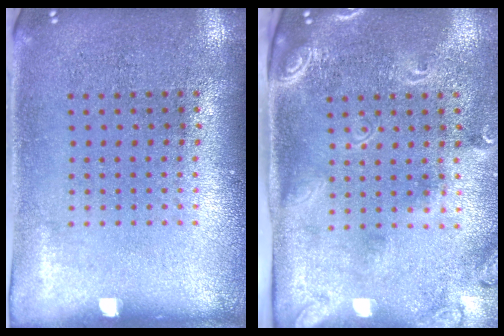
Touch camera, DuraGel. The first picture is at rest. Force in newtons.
{"total": 2.4, "press": 1.7, "slide": 1.7}